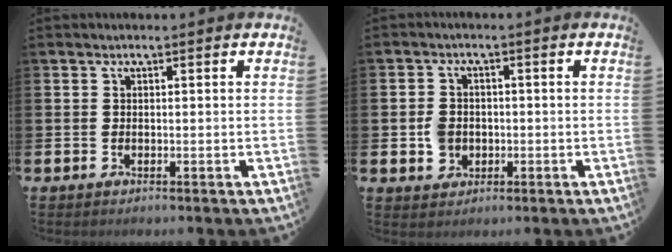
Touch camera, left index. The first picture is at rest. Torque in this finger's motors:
{"motor_torque": [0.03, 0.14, 0.03, 0.03]}